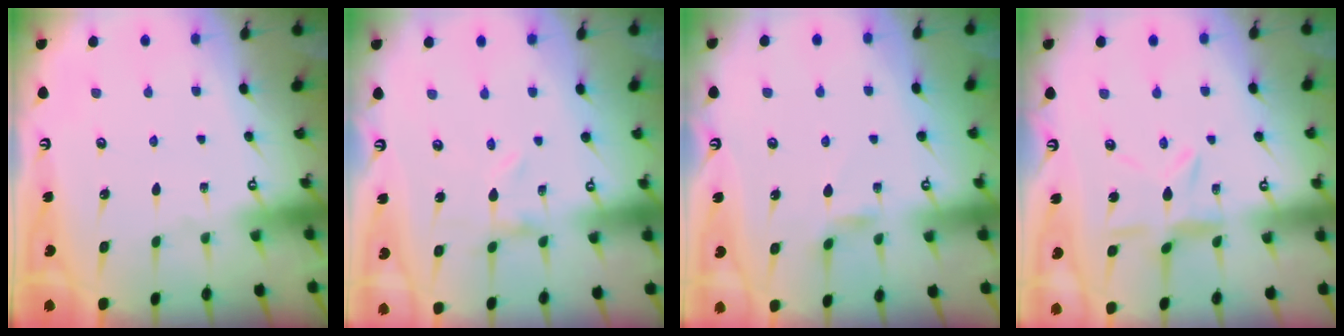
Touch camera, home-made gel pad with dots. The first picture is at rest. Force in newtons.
{"total": 0.0}
{"total": 1.9, "press": 1.9, "slide": 0.3}
{"total": 6.8, "press": 6.8, "slide": 0.6}